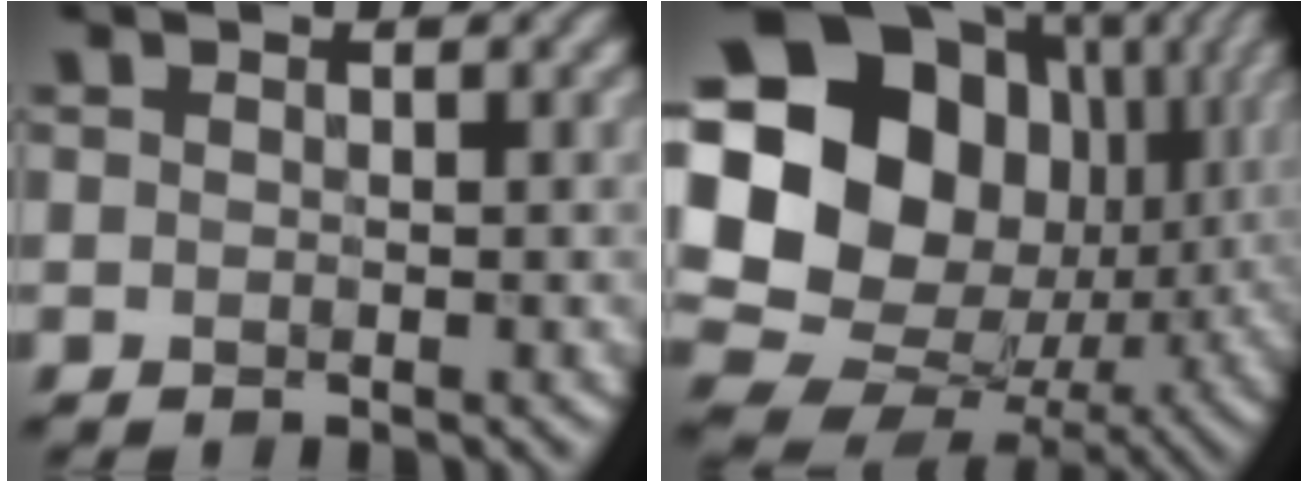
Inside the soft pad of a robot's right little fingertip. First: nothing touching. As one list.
[{"total": 23.6, "force": [3.7, 20.1, 11.7], "torque": [-0.253, 0.027, 0.053]}]